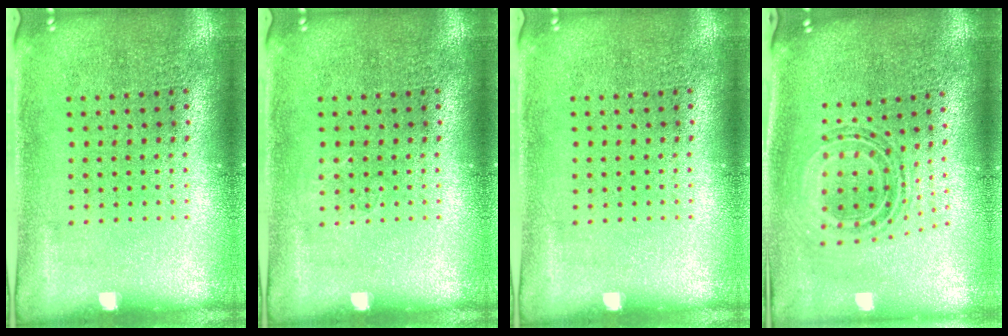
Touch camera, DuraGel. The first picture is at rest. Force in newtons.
{"total": 0.6, "press": 0.5, "slide": 0.2}
{"total": 0.0}
{"total": 0.9, "press": 0.8, "slide": 0.3}